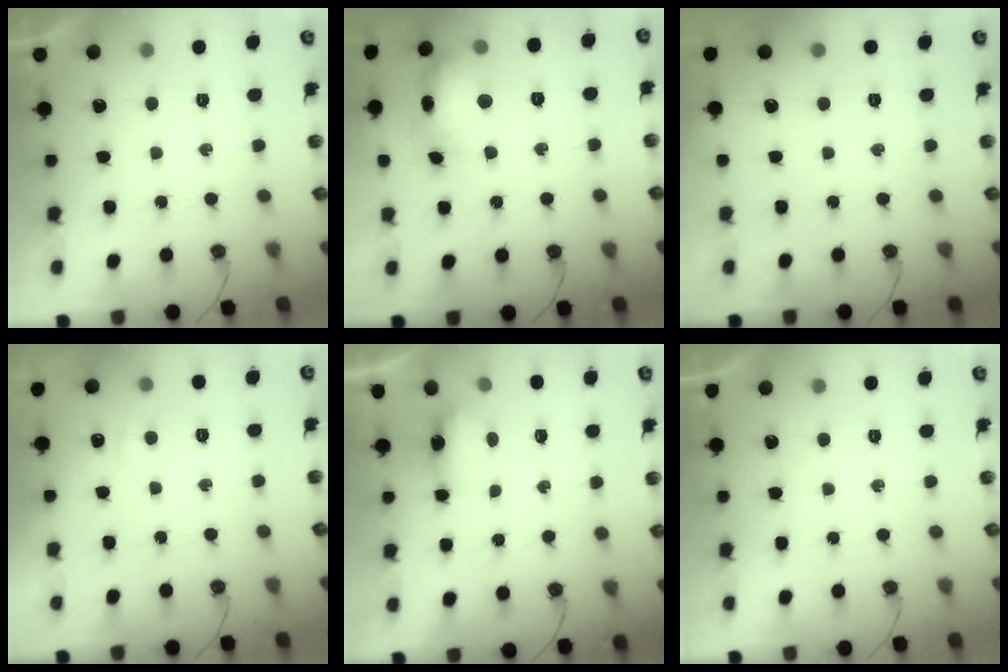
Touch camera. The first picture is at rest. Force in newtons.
{"total": 15.8, "press": 15.7, "slide": 1.2}
{"total": 0.0}
{"total": 3.2, "press": 3.2, "slide": 0.5}
{"total": 4.2, "press": 3.9, "slide": 1.4}
{"total": 0.0}